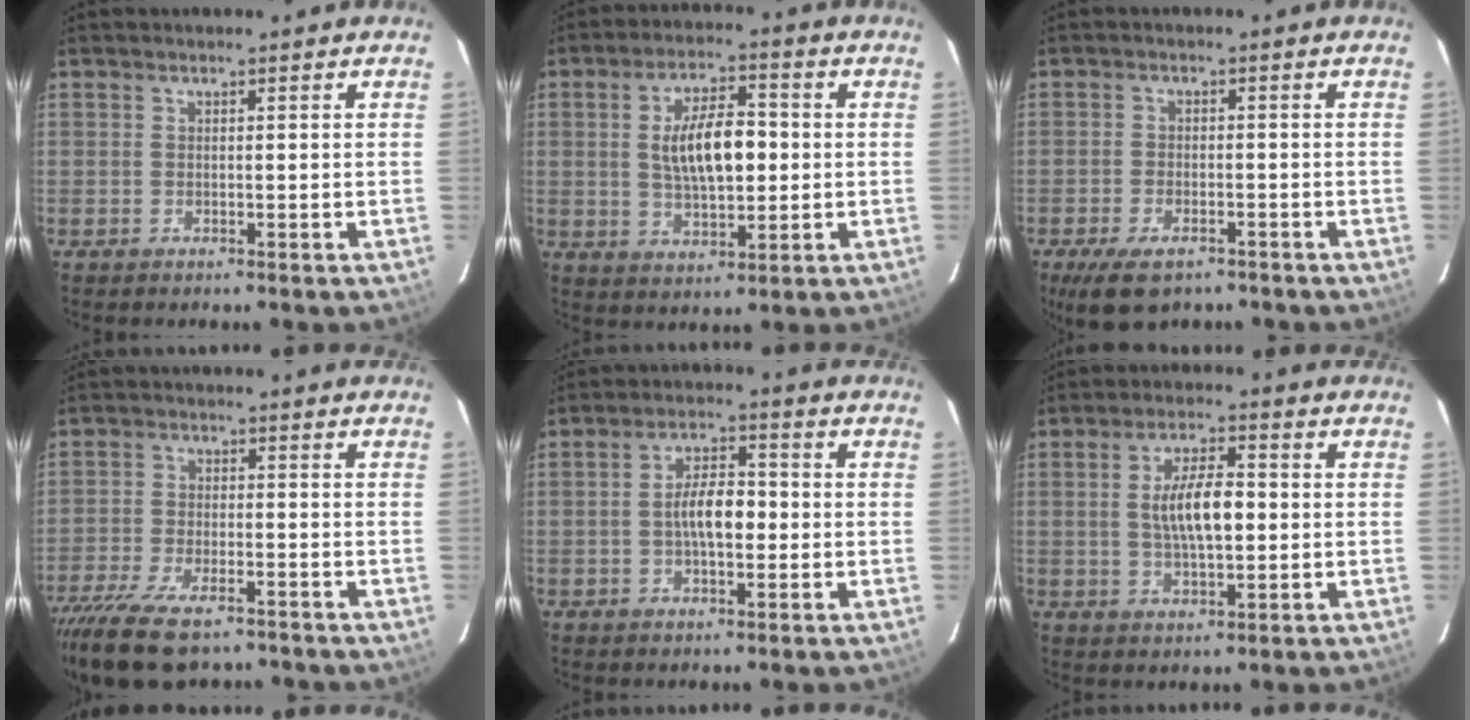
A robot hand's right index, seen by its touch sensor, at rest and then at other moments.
{"total": 10.8, "force": [0.6, 4.6, 9.7], "torque": [-0.177, 0.009, 0.017]}
{"total": 8.2, "force": [-5.6, 3.8, 4.6], "torque": [-0.108, -0.019, -0.091]}
{"total": 14.3, "force": [-10.9, 4.9, 7.8], "torque": [-0.179, -0.038, -0.191]}
{"total": 6.7, "force": [-0.8, 2.8, 6.0], "torque": [-0.108, 0.011, -0.013]}
{"total": 8.6, "force": [0.2, 3.1, 8.0], "torque": [-0.148, 0.006, 0.009]}